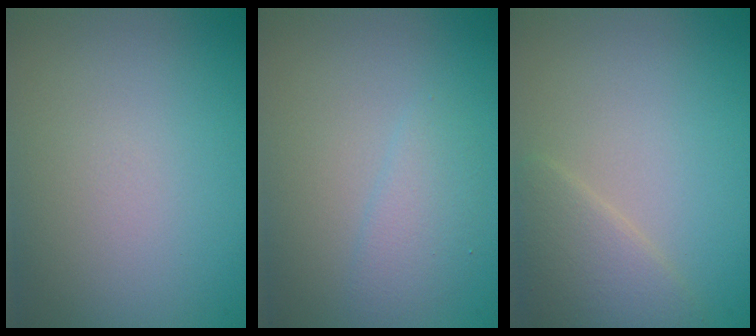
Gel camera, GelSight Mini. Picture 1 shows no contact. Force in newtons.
{"total": 1.9, "press": 1.9, "slide": 0.1}
{"total": 2.8, "press": 2.8, "slide": 0.3}